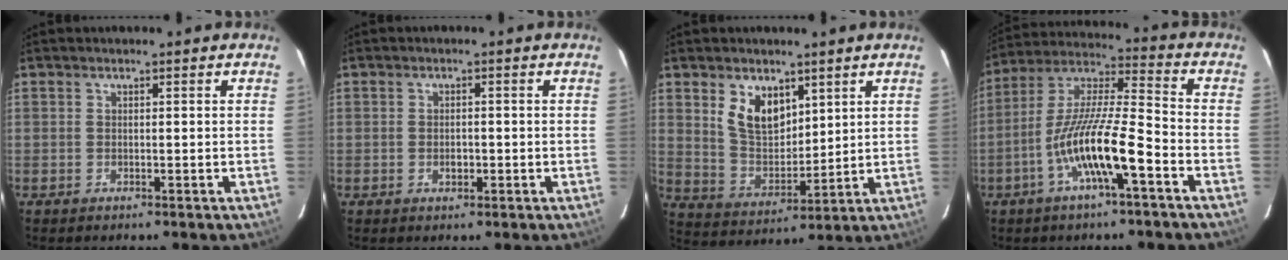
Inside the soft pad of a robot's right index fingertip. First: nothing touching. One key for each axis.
{"total": 1.9, "fx": -0.6, "fy": 1.3, "fz": 1.2, "tx": -0.023, "ty": 0.003, "tz": -0.010}
{"total": 9.5, "fx": 4.7, "fy": 5.8, "fz": 5.9, "tx": -0.106, "ty": 0.007, "tz": 0.102}
{"total": 13.9, "fx": -6.1, "fy": 1.6, "fz": 12.4, "tx": -0.241, "ty": 0.000, "tz": -0.120}